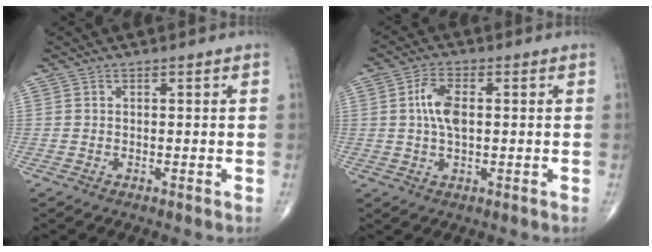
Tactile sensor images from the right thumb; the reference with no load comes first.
{"total": 6.0, "force": [0.7, 3.0, 5.2], "torque": [-0.107, 0.006, 0.009]}